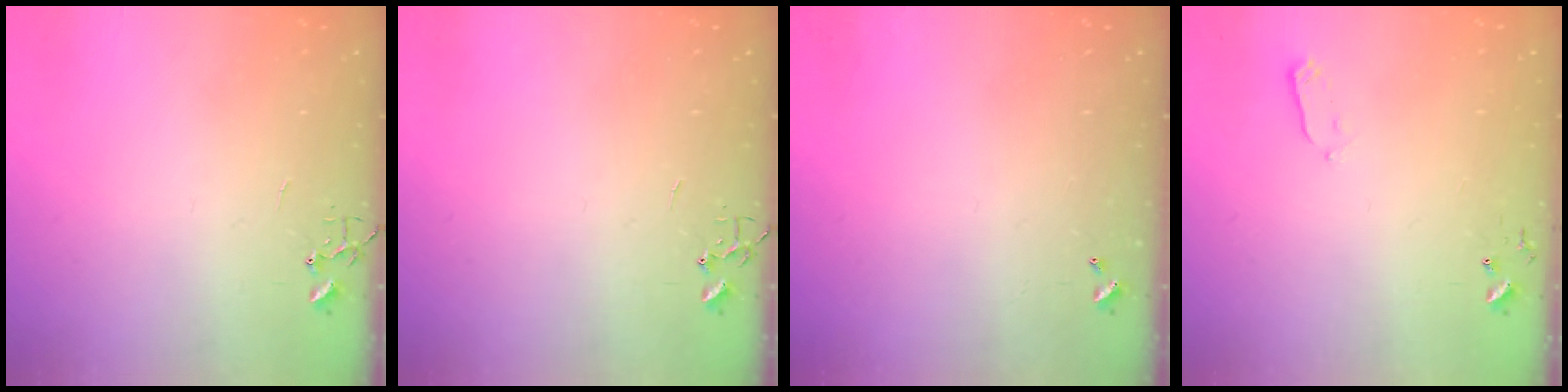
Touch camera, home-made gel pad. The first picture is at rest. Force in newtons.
{"total": 0.0}
{"total": 0.0}
{"total": 2.7, "press": 2.6, "slide": 0.4}